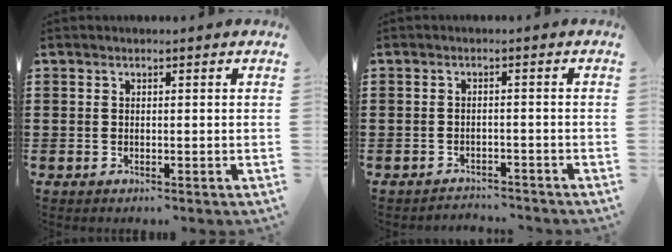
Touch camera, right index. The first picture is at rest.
{"total": 1.9, "force": [-1.8, 0.1, -0.2], "torque": [-0.004, 0.002, -0.042]}